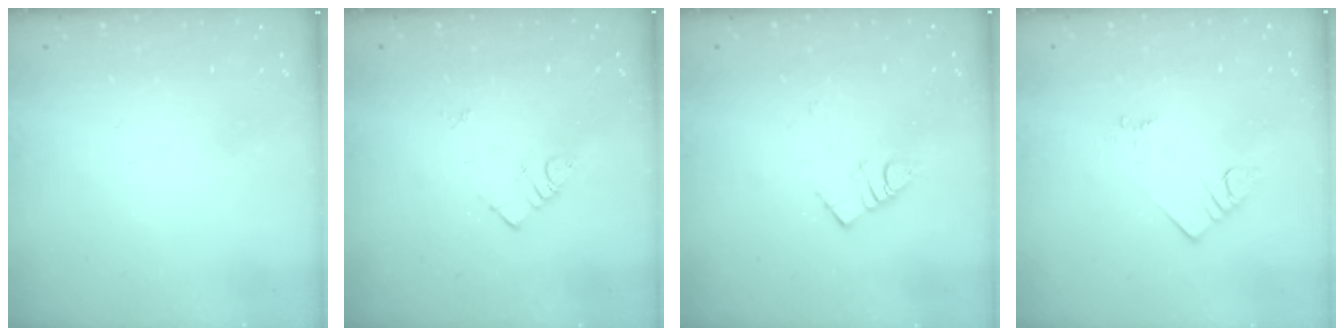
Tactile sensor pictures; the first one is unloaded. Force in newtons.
{"total": 4.1, "press": 4.0, "slide": 0.7}
{"total": 3.9, "press": 3.9, "slide": 0.5}
{"total": 2.1, "press": 2.0, "slide": 0.5}